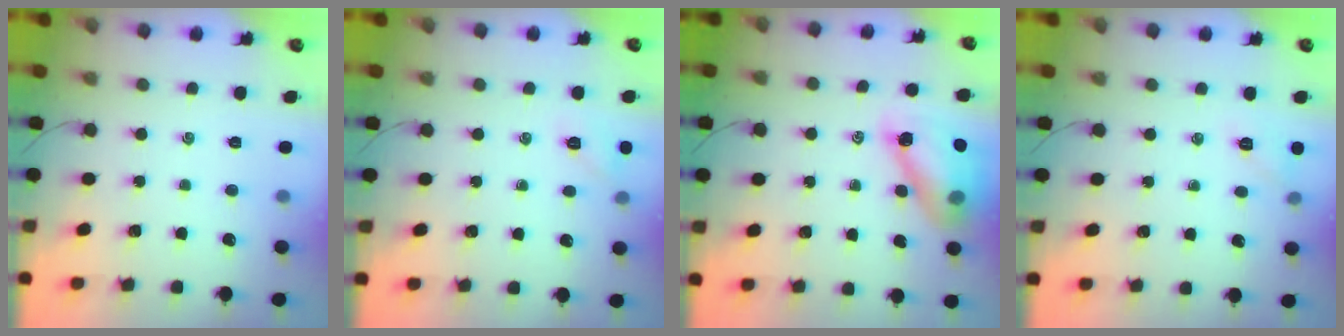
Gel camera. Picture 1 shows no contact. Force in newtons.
{"total": 5.8, "press": 5.5, "slide": 1.6}
{"total": 12.3, "press": 11.8, "slide": 3.5}
{"total": 6.5, "press": 6.3, "slide": 1.4}